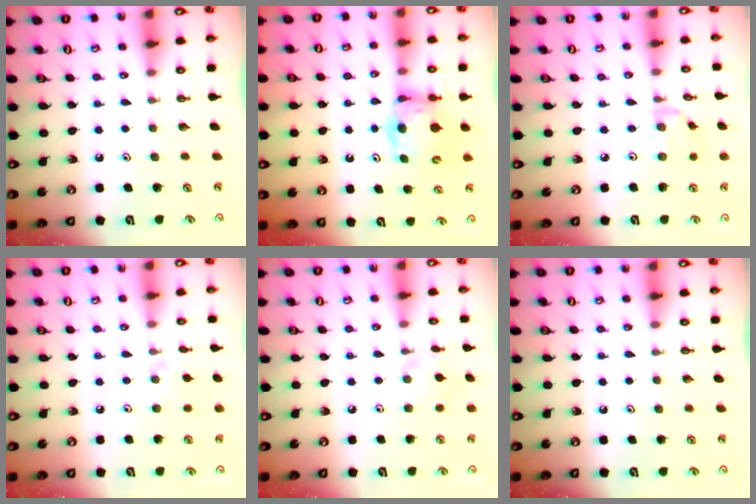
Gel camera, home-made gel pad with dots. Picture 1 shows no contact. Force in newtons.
{"total": 7.8, "press": 7.8, "slide": 0.5}
{"total": 1.1, "press": 1.1, "slide": 0.3}
{"total": 1.5, "press": 1.4, "slide": 0.4}
{"total": 2.6, "press": 2.6, "slide": 0.5}
{"total": 0.0}